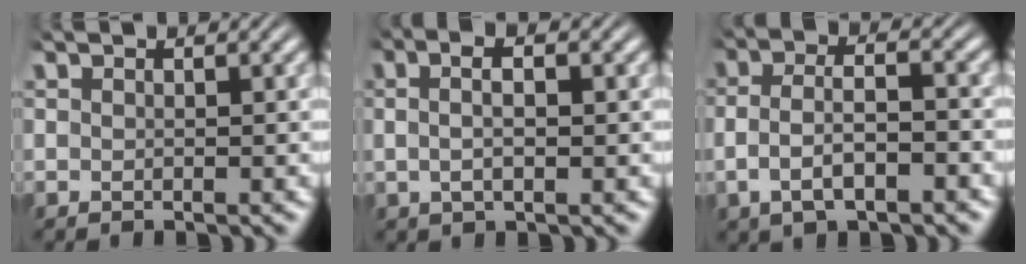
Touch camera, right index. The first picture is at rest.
{"total": 3.4, "force": [0.6, 1.4, 3.1], "torque": [-0.052, 0.009, 0.005]}
{"total": 4.9, "force": [-1.4, 2.9, 3.7], "torque": [-0.065, -0.003, -0.023]}